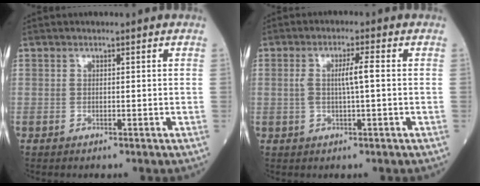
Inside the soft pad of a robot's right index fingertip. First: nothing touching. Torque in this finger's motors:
{"motor_torque": [0.11, 0.02, 0.08, 0.03]}